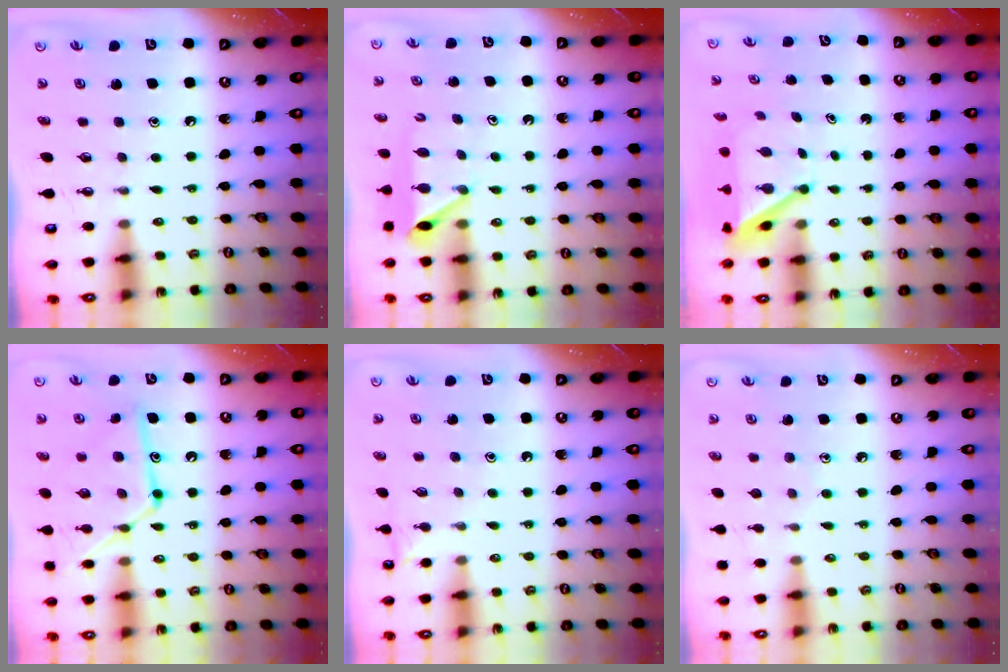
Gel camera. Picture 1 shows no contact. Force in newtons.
{"total": 6.7, "press": 6.7, "slide": 0.4}
{"total": 3.9, "press": 3.9, "slide": 0.4}
{"total": 15.6, "press": 15.5, "slide": 1.2}
{"total": 2.2, "press": 2.2, "slide": 0.3}
{"total": 5.8, "press": 5.8, "slide": 0.5}